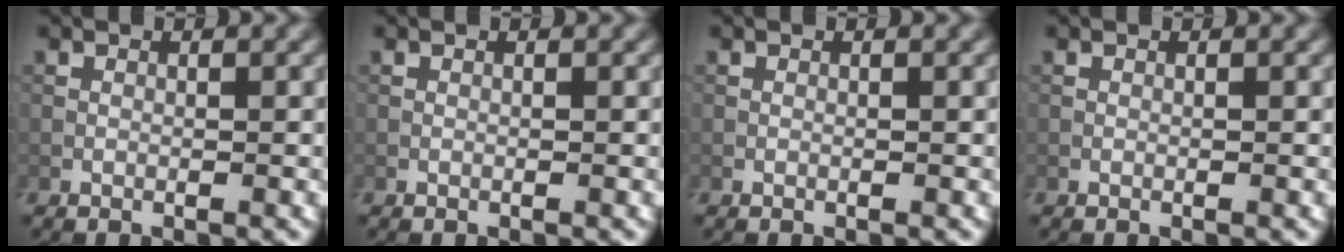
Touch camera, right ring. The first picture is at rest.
{"total": 0.0}
{"total": 0.0}
{"total": 0.0}